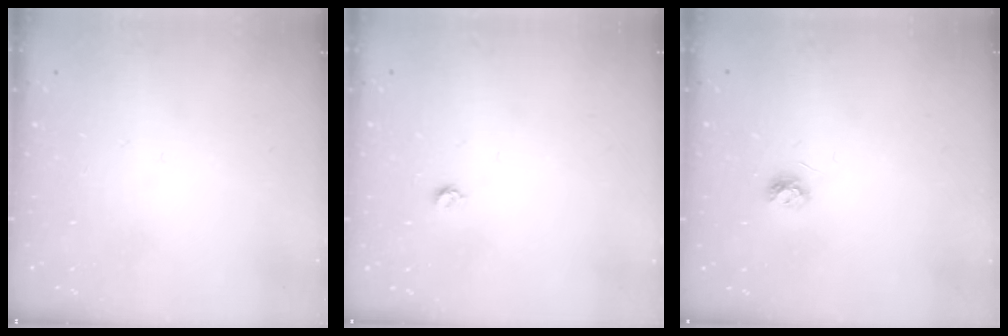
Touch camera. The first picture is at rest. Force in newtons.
{"total": 3.4, "press": 3.4, "slide": 0.2}
{"total": 4.5, "press": 4.5, "slide": 0.6}